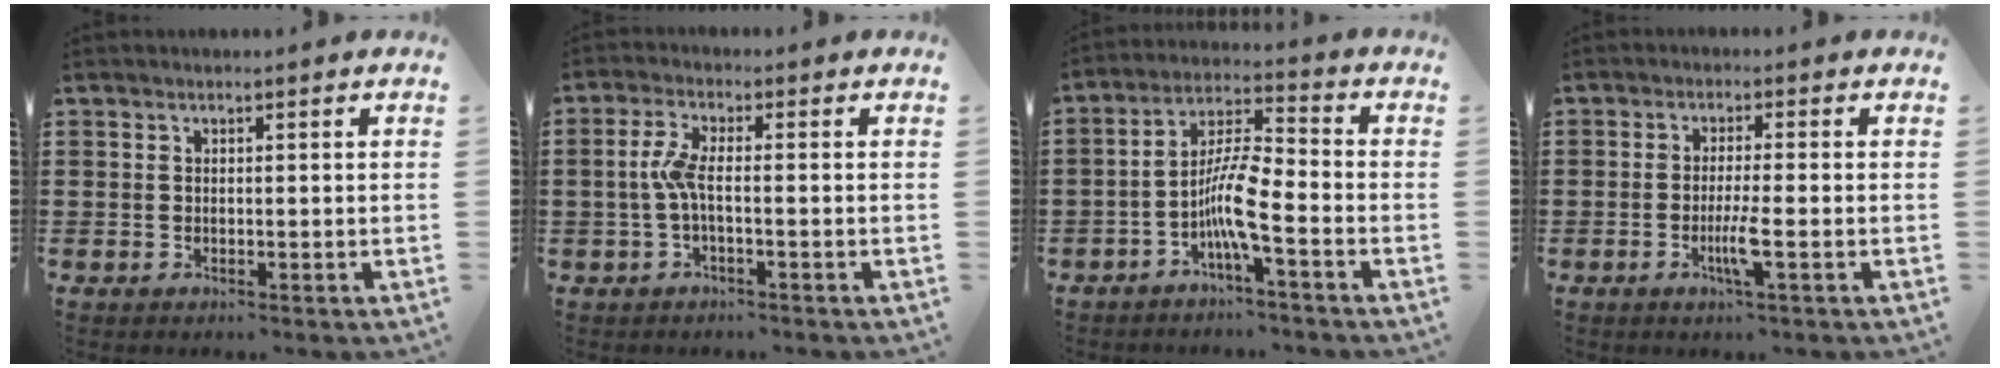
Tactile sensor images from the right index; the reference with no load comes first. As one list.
[{"total": 4.2, "force": [-0.7, 1.0, 4.0], "torque": [-0.096, -0.005, -0.021]}, {"total": 7.6, "force": [-3.2, 1.1, 6.7], "torque": [-0.143, -0.006, -0.066]}, {"total": 4.1, "force": [-1.5, -0.1, 3.9], "torque": [-0.073, -0.013, -0.030]}]